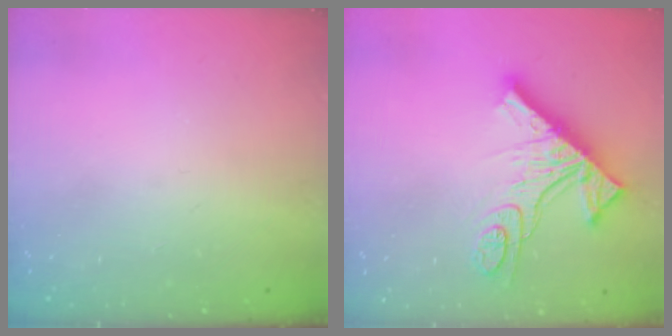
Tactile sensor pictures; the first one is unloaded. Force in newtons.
{"total": 18.5, "press": 18.4, "slide": 1.5}